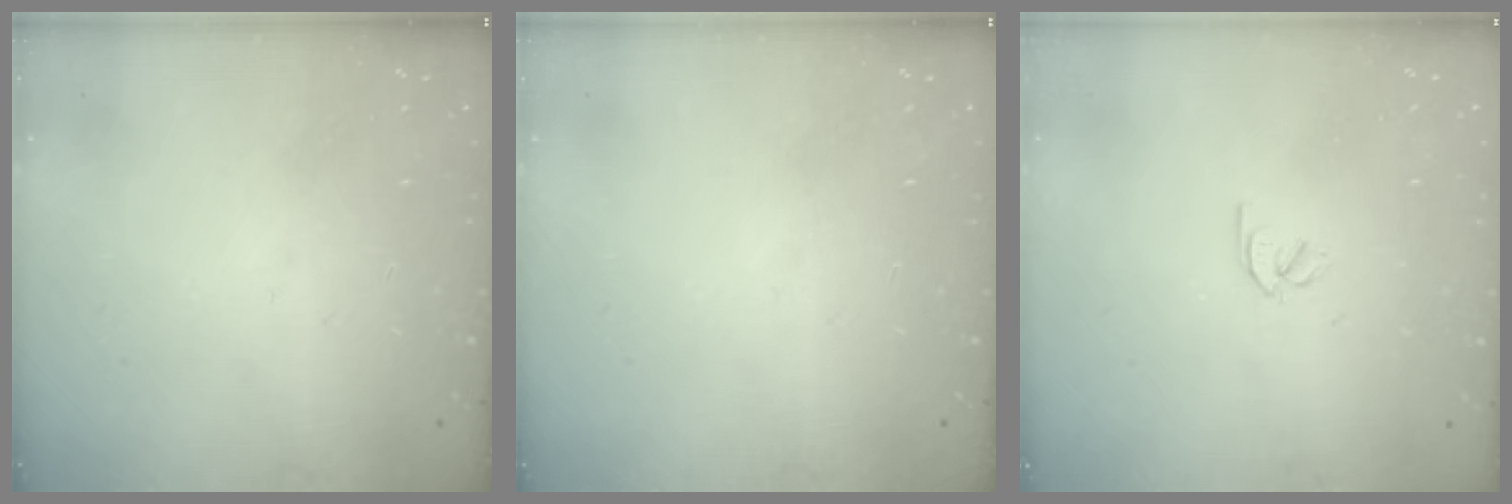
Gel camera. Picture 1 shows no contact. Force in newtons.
{"total": 0.0}
{"total": 1.8, "press": 1.7, "slide": 0.5}